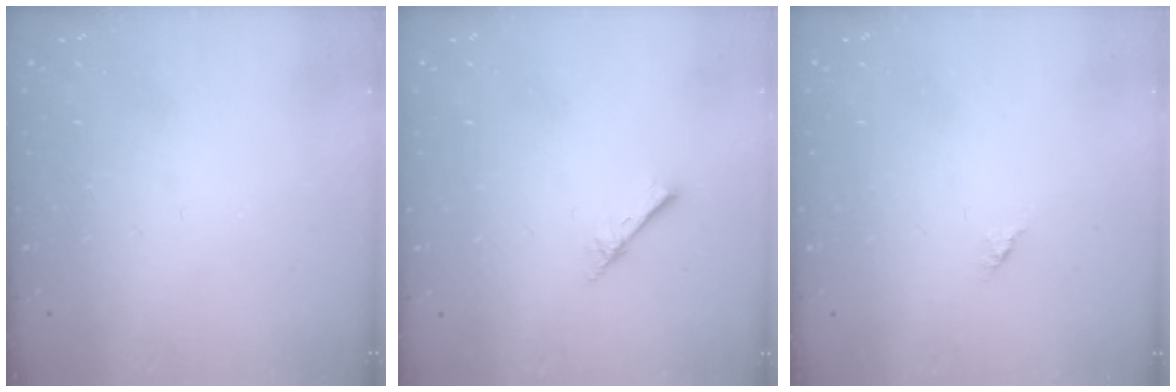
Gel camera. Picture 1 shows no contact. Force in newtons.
{"total": 2.6, "press": 2.6, "slide": 0.3}
{"total": 1.2, "press": 1.2, "slide": 0.3}